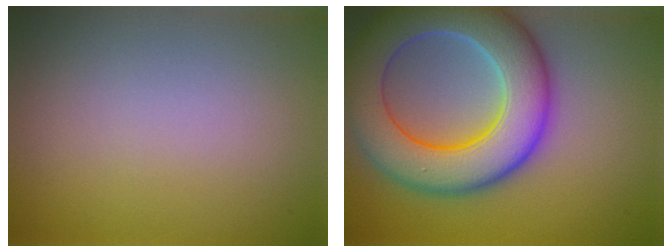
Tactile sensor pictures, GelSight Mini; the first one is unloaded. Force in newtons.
{"total": 10.8, "press": 10.8, "slide": 0.7}